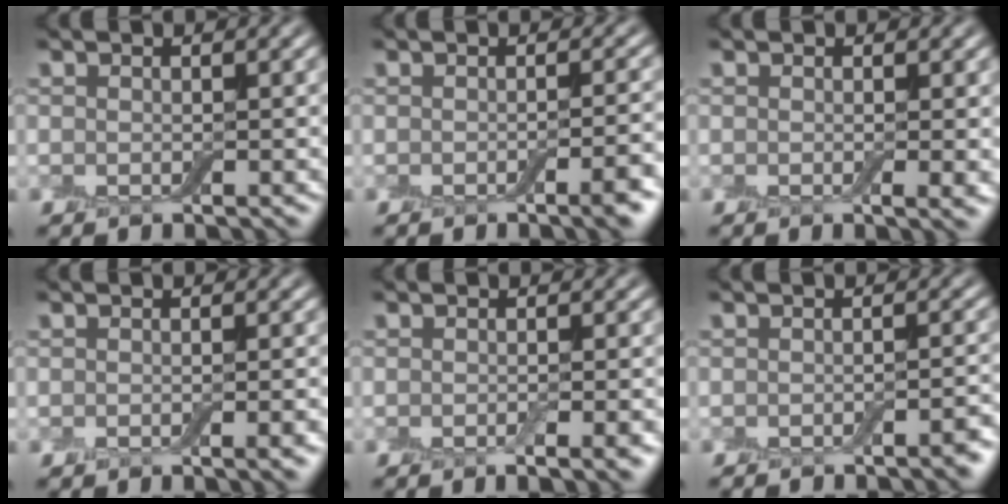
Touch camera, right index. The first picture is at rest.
{"total": 2.8, "force": [-1.2, 0.7, 2.4], "torque": [-0.024, 0.004, -0.022]}
{"total": 1.6, "force": [0.0, 0.3, 1.6], "torque": [-0.017, -0.004, -0.003]}
{"total": 1.8, "force": [-0.7, 0.5, 1.5], "torque": [-0.019, -0.003, -0.010]}
{"total": 2.5, "force": [-1.0, 0.5, 2.2], "torque": [-0.027, -0.003, -0.016]}
{"total": 1.9, "force": [-1.3, 0.4, 1.2], "torque": [-0.008, 0.001, -0.022]}